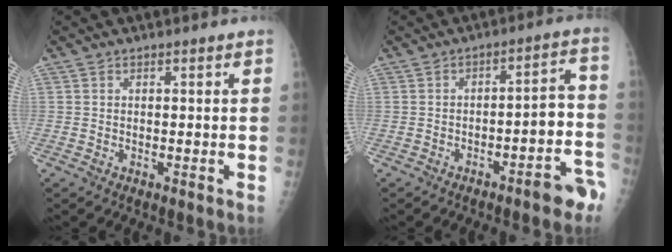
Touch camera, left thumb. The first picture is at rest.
{"total": 8.7, "force": [-4.9, 2.7, 6.7], "torque": [-0.059, 0.052, -0.062]}